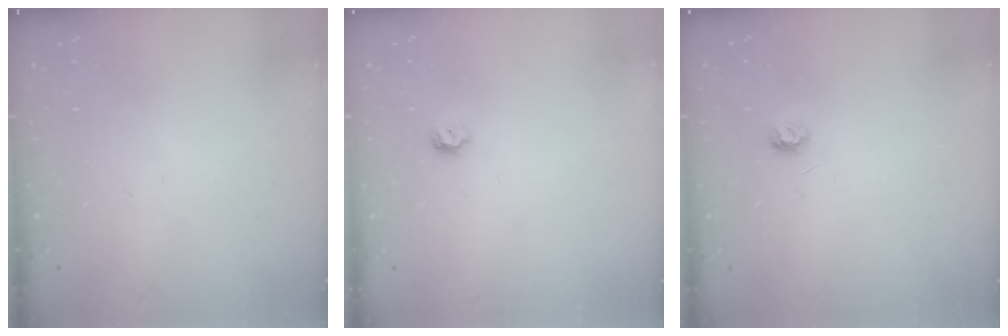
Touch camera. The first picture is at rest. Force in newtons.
{"total": 5.5, "press": 5.5, "slide": 0.5}
{"total": 4.3, "press": 4.3, "slide": 0.5}